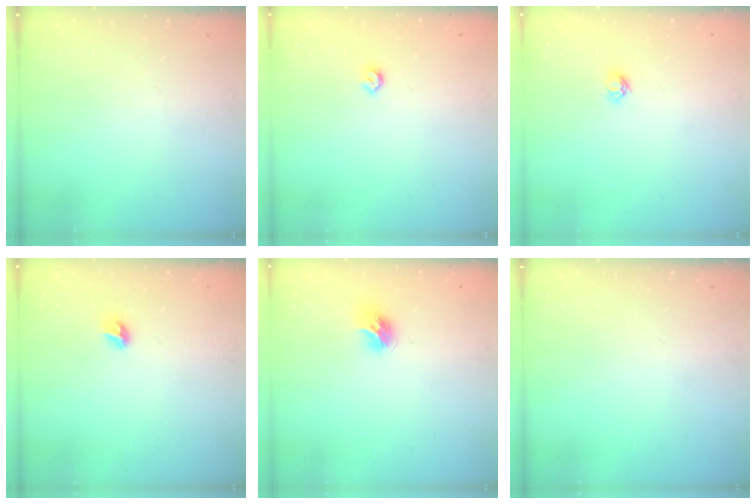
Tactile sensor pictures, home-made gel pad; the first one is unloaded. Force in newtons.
{"total": 4.0, "press": 3.9, "slide": 0.8}
{"total": 3.5, "press": 3.4, "slide": 0.4}
{"total": 5.4, "press": 5.4, "slide": 0.5}
{"total": 7.8, "press": 7.8, "slide": 0.4}
{"total": 0.0}